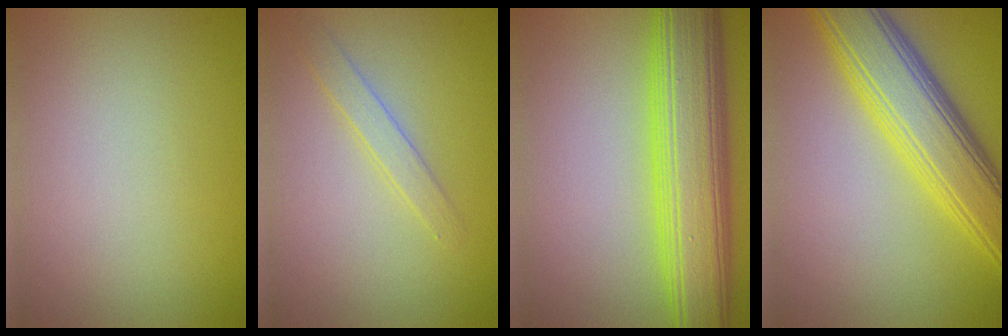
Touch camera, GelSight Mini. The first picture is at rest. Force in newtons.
{"total": 1.6, "press": 1.6, "slide": 0.0}
{"total": 10.0, "press": 10.0, "slide": 0.1}
{"total": 8.0, "press": 8.0, "slide": 0.2}